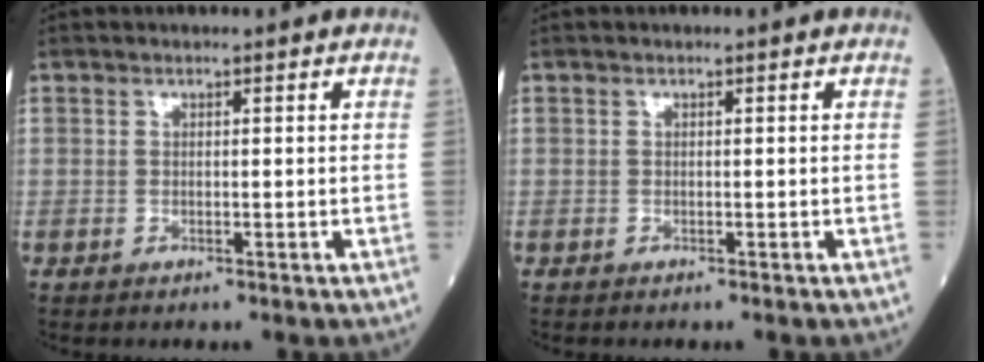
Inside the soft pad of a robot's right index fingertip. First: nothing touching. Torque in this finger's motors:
{"motor_torque": [0.20, -0.02, 0.06, 0.02]}